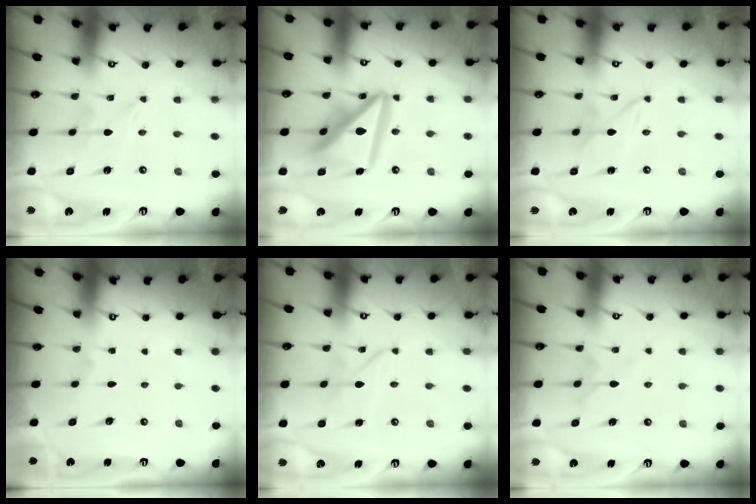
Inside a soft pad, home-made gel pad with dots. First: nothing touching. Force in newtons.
{"total": 18.6, "press": 18.5, "slide": 2.2}
{"total": 2.1, "press": 2.1, "slide": 0.4}
{"total": 0.0}
{"total": 2.1, "press": 2.1, "slide": 0.1}
{"total": 6.2, "press": 6.2, "slide": 0.6}